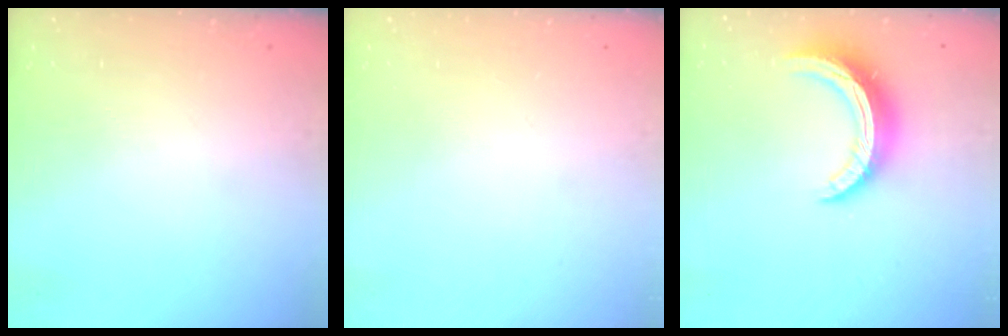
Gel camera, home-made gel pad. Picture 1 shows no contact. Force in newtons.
{"total": 0.0}
{"total": 12.2, "press": 12.1, "slide": 0.9}